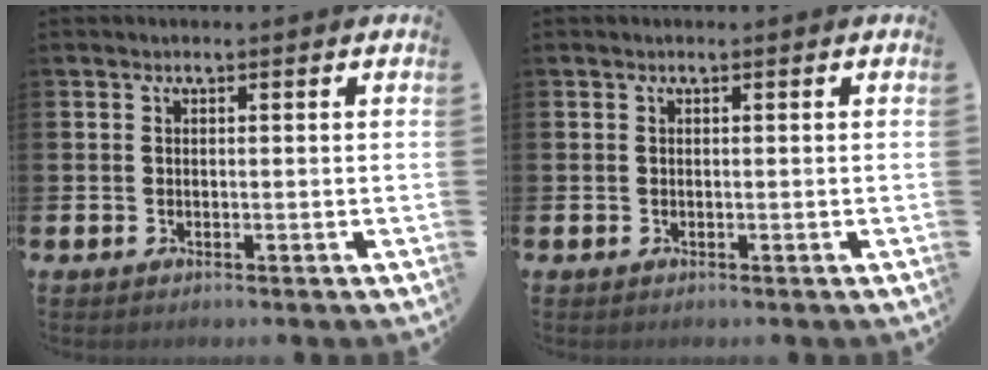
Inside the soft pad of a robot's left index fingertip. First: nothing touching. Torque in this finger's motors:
{"motor_torque": [0.00, 0.00, 0.00, 0.00]}